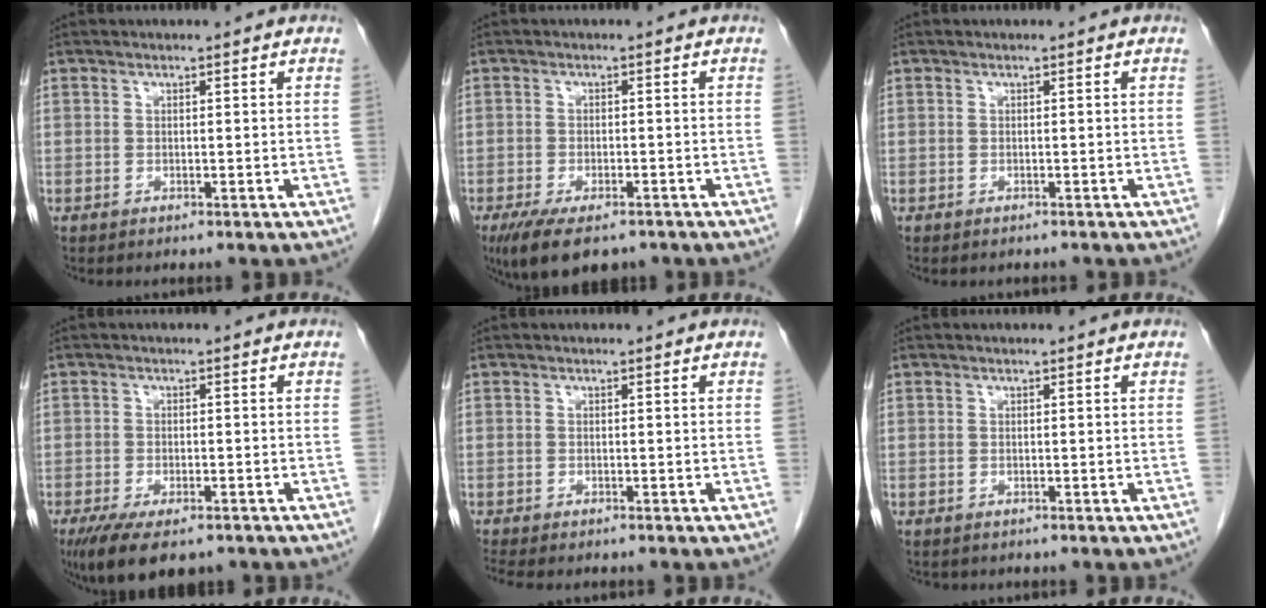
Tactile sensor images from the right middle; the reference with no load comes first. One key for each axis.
{"total": 8.8, "fx": -6.2, "fy": 3.4, "fz": 5.2, "tx": -0.084, "ty": -0.011, "tz": -0.097}
{"total": 1.0, "fx": -0.9, "fy": 0.4, "fz": 0.2, "tx": -0.009, "ty": -0.001, "tz": -0.014}
{"total": 9.3, "fx": -6.5, "fy": 3.5, "fz": 5.7, "tx": -0.092, "ty": -0.014, "tz": -0.100}
{"total": 4.0, "fx": -3.5, "fy": 0.9, "fz": 1.8, "tx": -0.026, "ty": -0.010, "tz": -0.053}
{"total": 0.7, "fx": -0.6, "fy": 0.4, "fz": 0.1, "tx": -0.012, "ty": 0.001, "tz": -0.010}